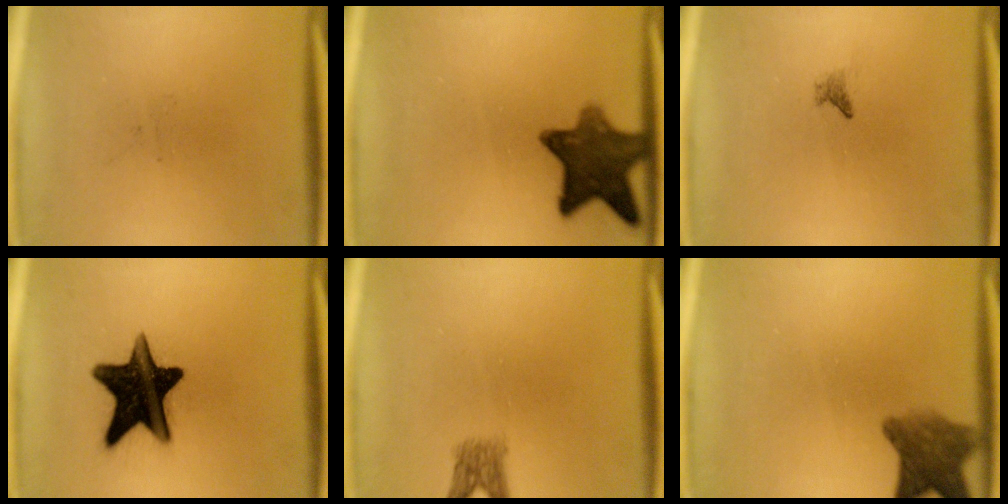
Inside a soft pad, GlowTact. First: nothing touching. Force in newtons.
{"total": 10.5}
{"total": 0.8}
{"total": 16.0}
{"total": 2.5}
{"total": 6.4}